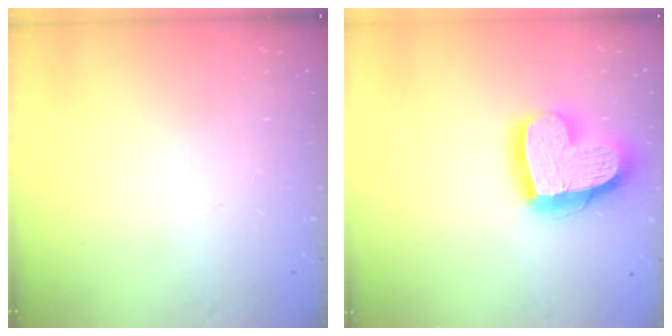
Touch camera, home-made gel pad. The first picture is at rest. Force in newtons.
{"total": 20.2, "press": 20.1, "slide": 2.0}